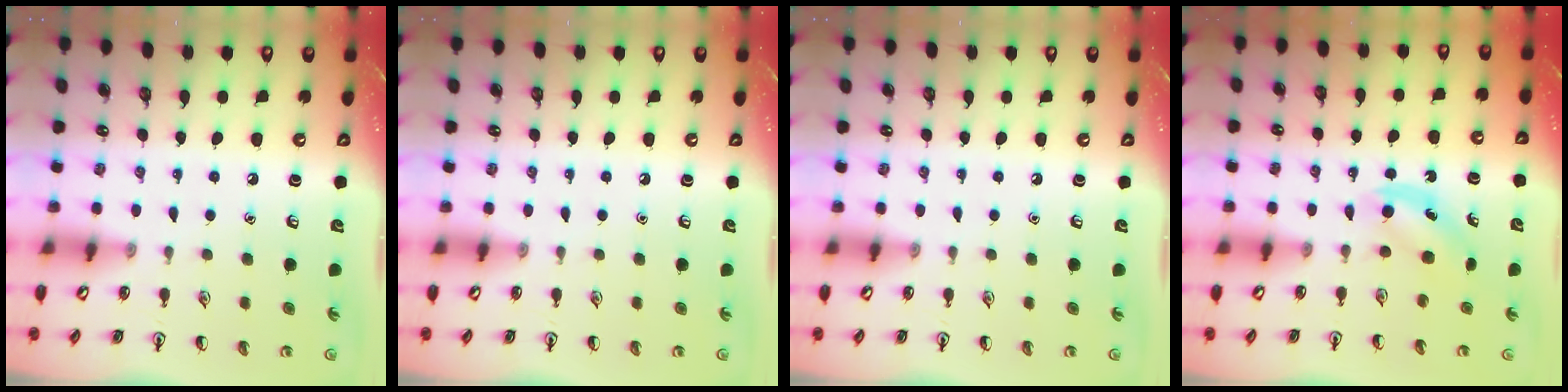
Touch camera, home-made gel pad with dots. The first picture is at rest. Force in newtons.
{"total": 0.0}
{"total": 0.0}
{"total": 3.8, "press": 3.8, "slide": 0.7}